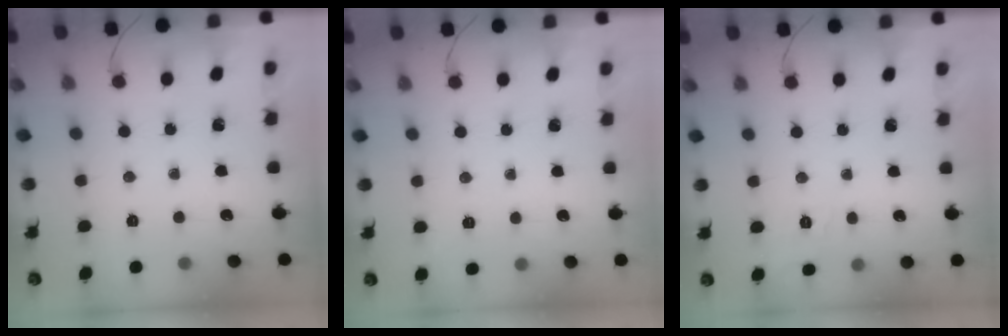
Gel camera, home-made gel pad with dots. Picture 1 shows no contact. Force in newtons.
{"total": 1.8, "press": 1.1, "slide": 1.4}
{"total": 8.4, "press": 8.1, "slide": 2.0}